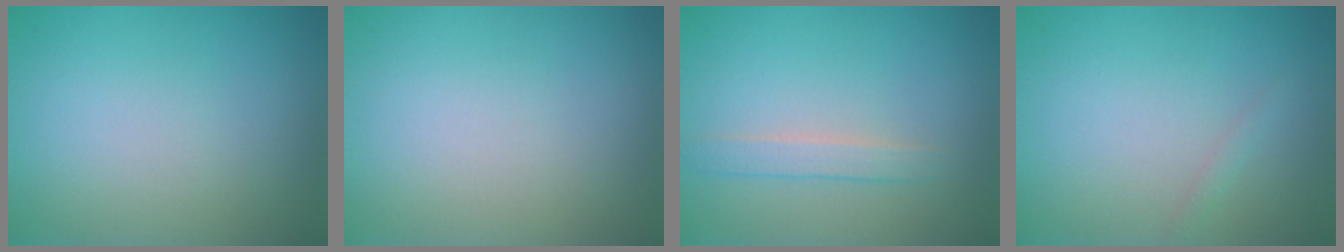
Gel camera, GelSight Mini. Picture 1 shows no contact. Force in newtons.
{"total": 0.0}
{"total": 1.7, "press": 1.7, "slide": 0.0}
{"total": 0.5, "press": 0.5, "slide": 0.0}